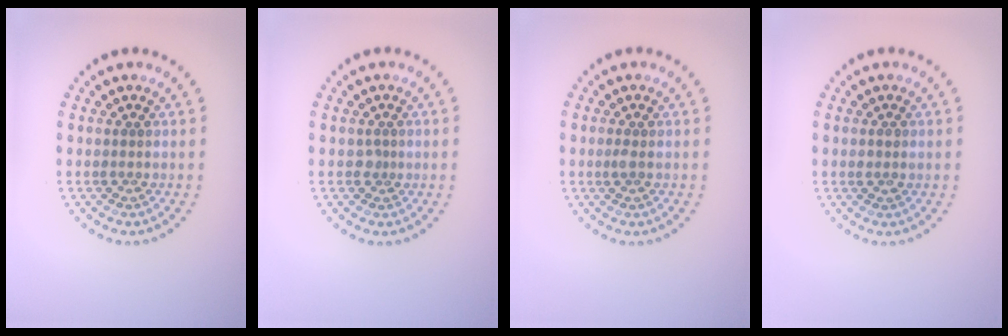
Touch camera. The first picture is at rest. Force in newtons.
{"total": 0.7, "press": 0.5, "slide": 0.5}
{"total": 0.6, "press": 0.5, "slide": 0.3}
{"total": 0.8, "press": 0.8, "slide": 0.2}